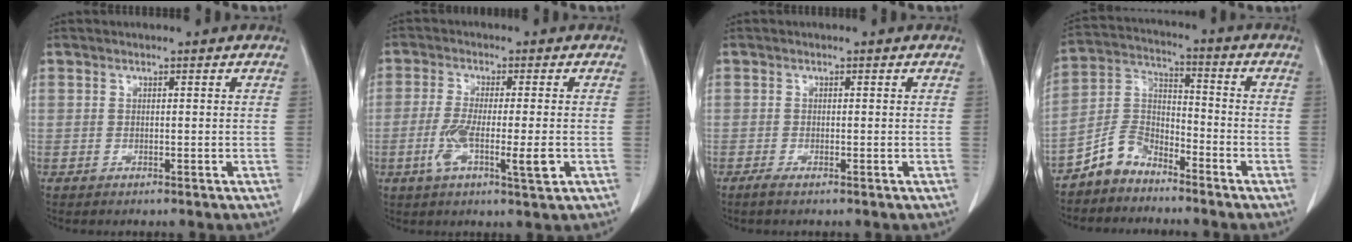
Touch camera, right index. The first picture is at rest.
{"total": 7.9, "force": [-2.3, 1.2, 7.5], "torque": [-0.138, -0.008, -0.040]}
{"total": 1.8, "force": [-0.9, 0.4, 1.5], "torque": [-0.034, -0.002, -0.017]}
{"total": 7.5, "force": [-5.9, 4.0, 2.2], "torque": [-0.048, 0.022, -0.120]}